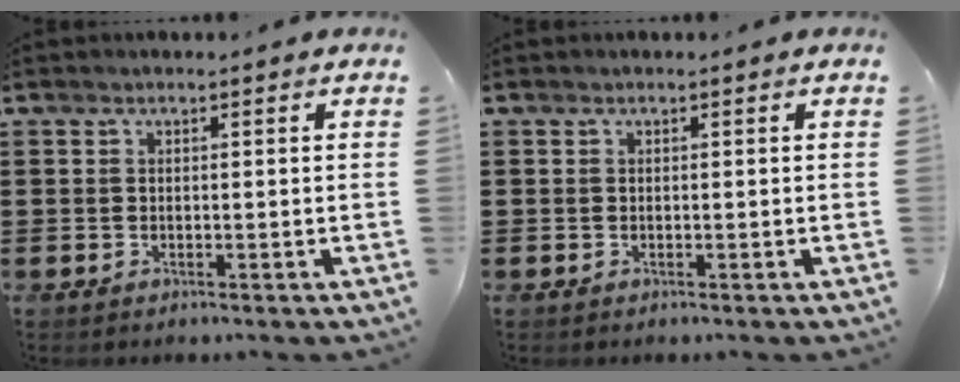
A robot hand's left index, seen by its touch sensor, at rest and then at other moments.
{"total": 0.0}